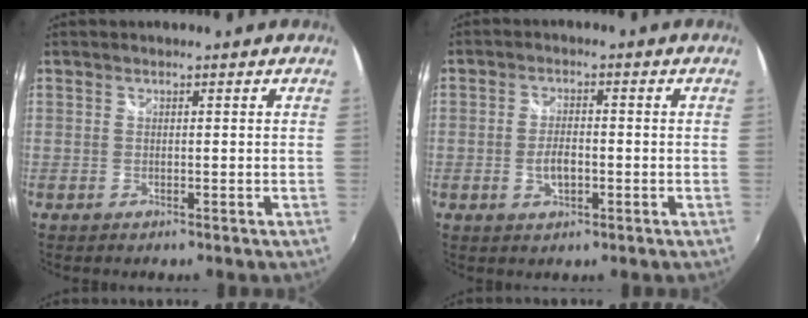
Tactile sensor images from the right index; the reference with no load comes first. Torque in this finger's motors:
{"motor_torque": [-0.13, -0.04, 0.09, 0.02]}